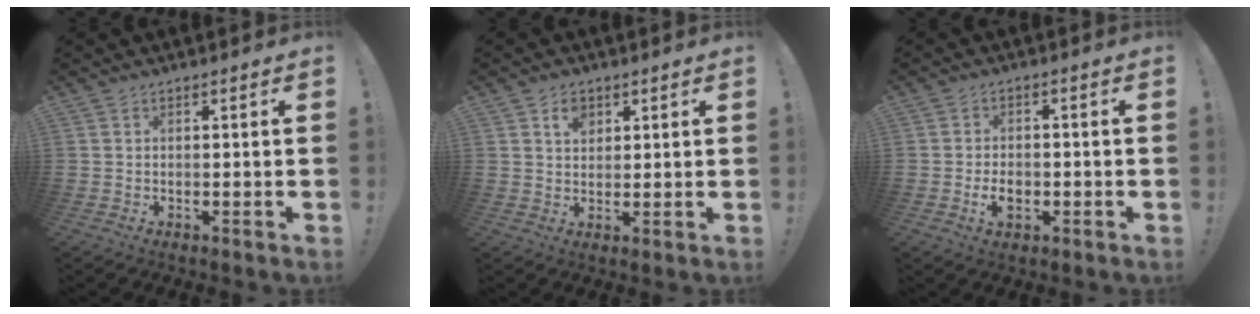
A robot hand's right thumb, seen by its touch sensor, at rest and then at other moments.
{"total": 4.3, "force": [2.3, 3.1, 2.0], "torque": [-0.013, -0.008, 0.037]}
{"total": 4.7, "force": [-1.9, 2.8, 3.3], "torque": [-0.052, 0.001, -0.036]}